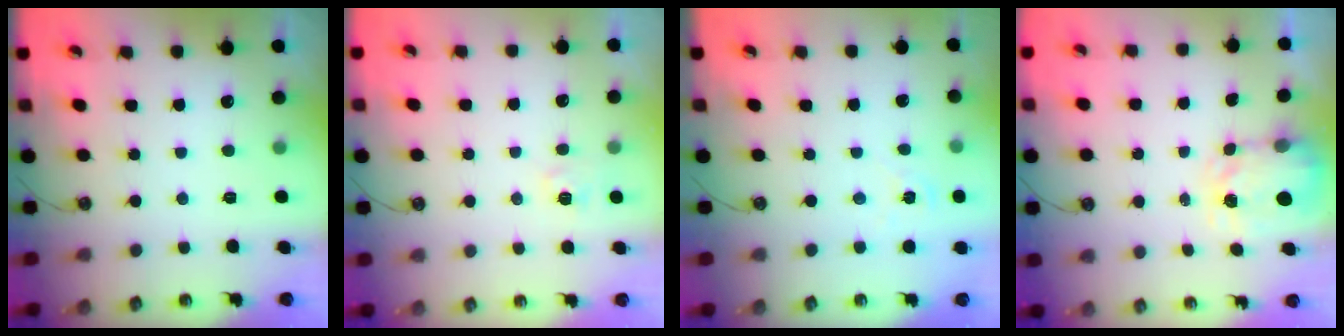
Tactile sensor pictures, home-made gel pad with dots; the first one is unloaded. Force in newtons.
{"total": 2.7, "press": 2.6, "slide": 0.3}
{"total": 1.3, "press": 1.3, "slide": 0.2}
{"total": 3.7, "press": 3.7, "slide": 0.5}